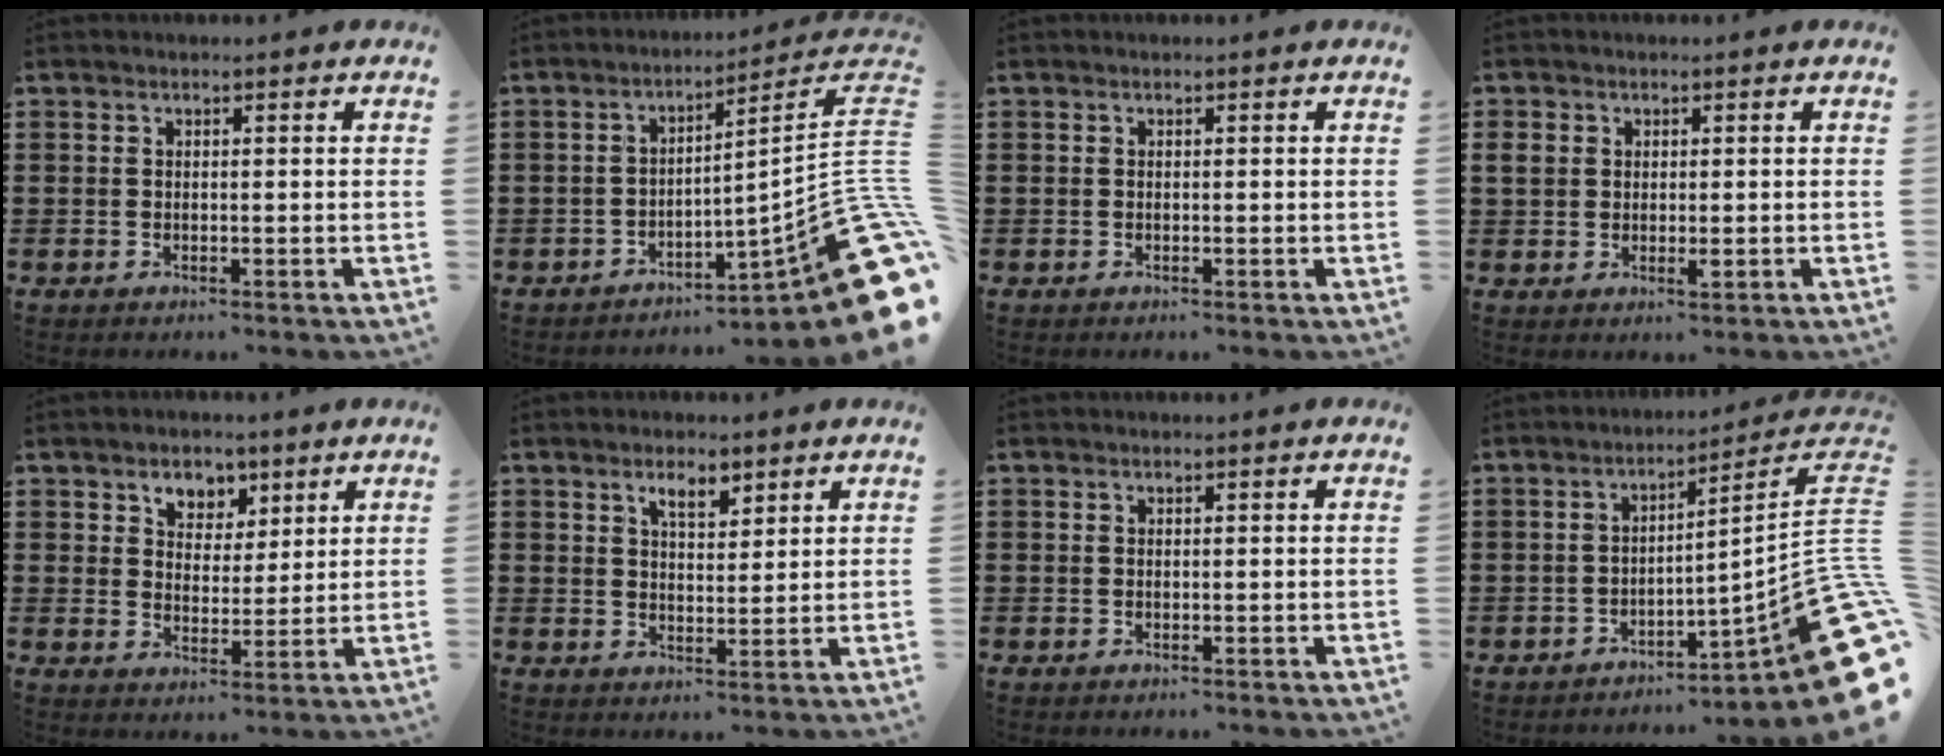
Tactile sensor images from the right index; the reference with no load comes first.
{"total": 12.8, "force": [-4.8, 3.9, 11.3], "torque": [-0.128, -0.008, -0.076]}
{"total": 0.0}
{"total": 2.4, "force": [0.3, 1.9, 1.5], "torque": [-0.040, 0.001, 0.003]}
{"total": 4.5, "force": [2.9, 3.3, 1.1], "torque": [-0.033, 0.008, 0.051]}
{"total": 3.8, "force": [2.6, 1.4, 2.4], "torque": [-0.046, 0.002, 0.044]}
{"total": 0.0}
{"total": 12.3, "force": [-4.1, 3.7, 11.0], "torque": [-0.116, -0.013, -0.065]}